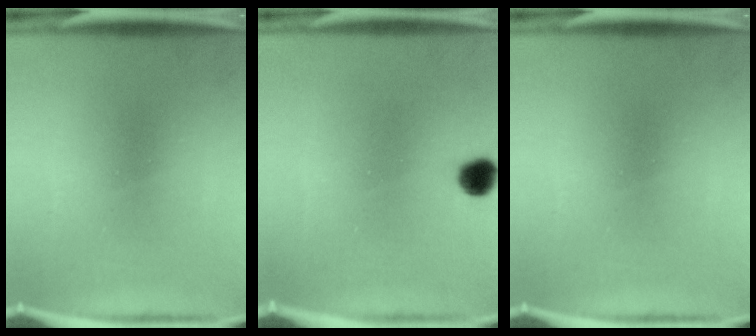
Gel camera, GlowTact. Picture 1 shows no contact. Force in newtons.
{"total": 3.7}
{"total": 0.0}